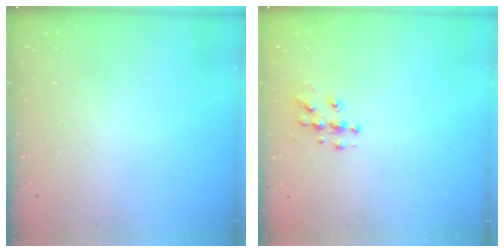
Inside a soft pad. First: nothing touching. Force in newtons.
{"total": 7.0, "press": 6.9, "slide": 0.3}